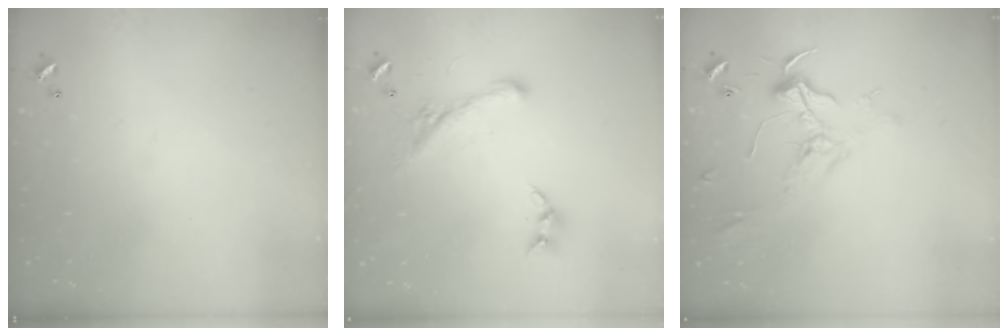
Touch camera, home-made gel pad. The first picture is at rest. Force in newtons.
{"total": 1.9, "press": 1.3, "slide": 1.4}
{"total": 2.3, "press": 2.2, "slide": 0.7}